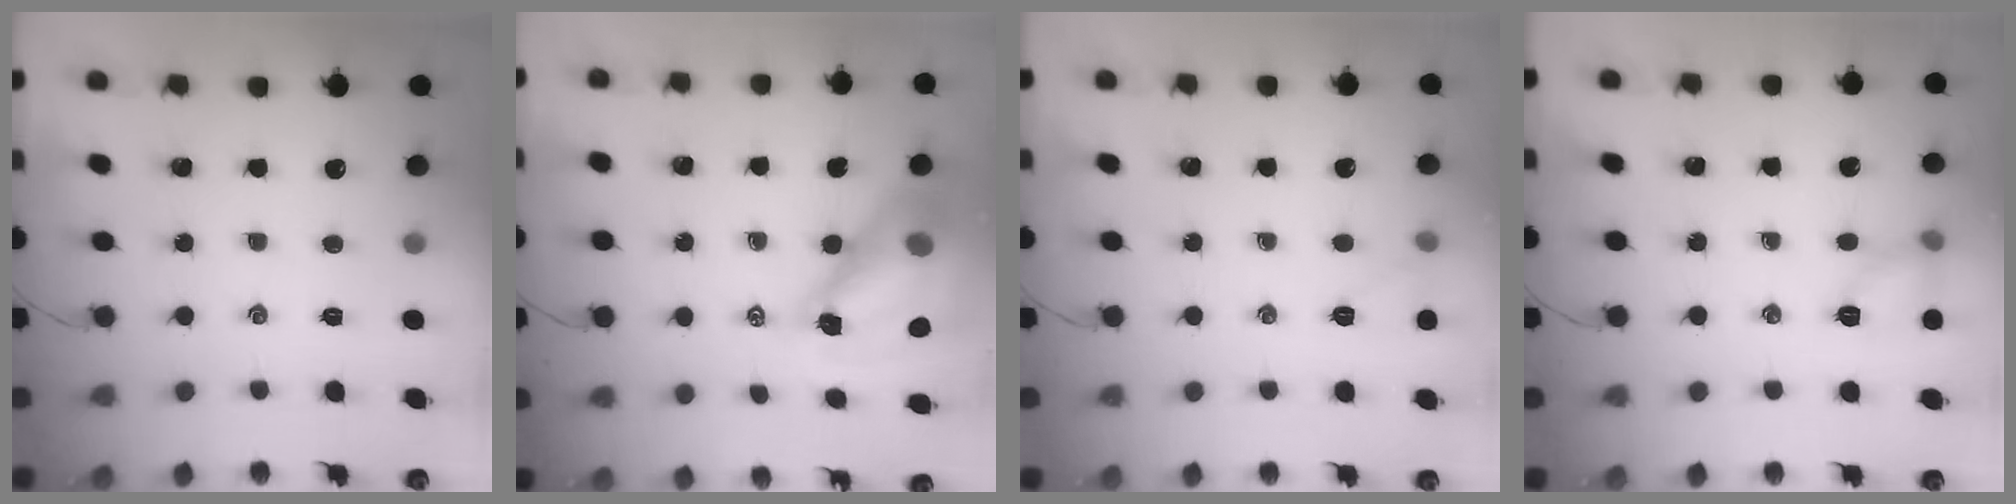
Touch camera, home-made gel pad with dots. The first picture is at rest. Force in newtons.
{"total": 15.6, "press": 15.0, "slide": 4.3}
{"total": 5.6, "press": 5.4, "slide": 1.6}
{"total": 7.8, "press": 7.8, "slide": 0.3}